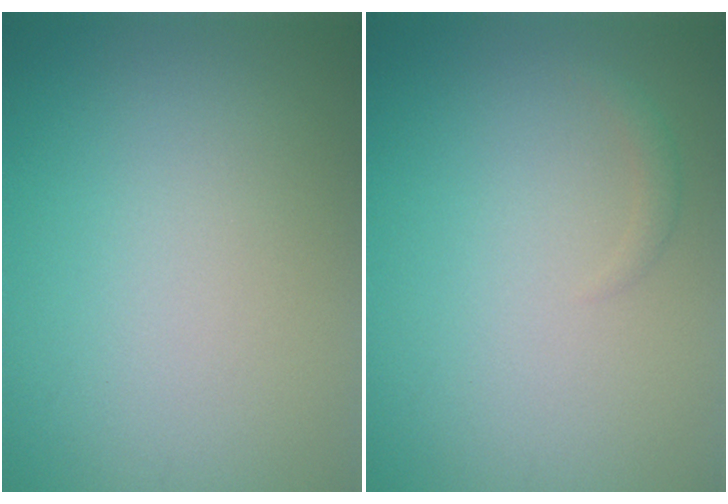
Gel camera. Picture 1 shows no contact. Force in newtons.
{"total": 0.8, "press": 0.8, "slide": 0.1}